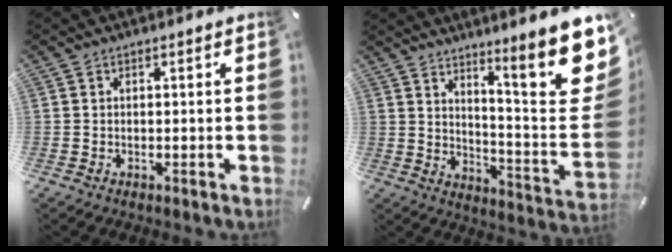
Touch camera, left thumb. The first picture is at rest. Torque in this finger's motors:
{"motor_torque": [2.51, 2.20, 0.79, -0.90, 0.32]}